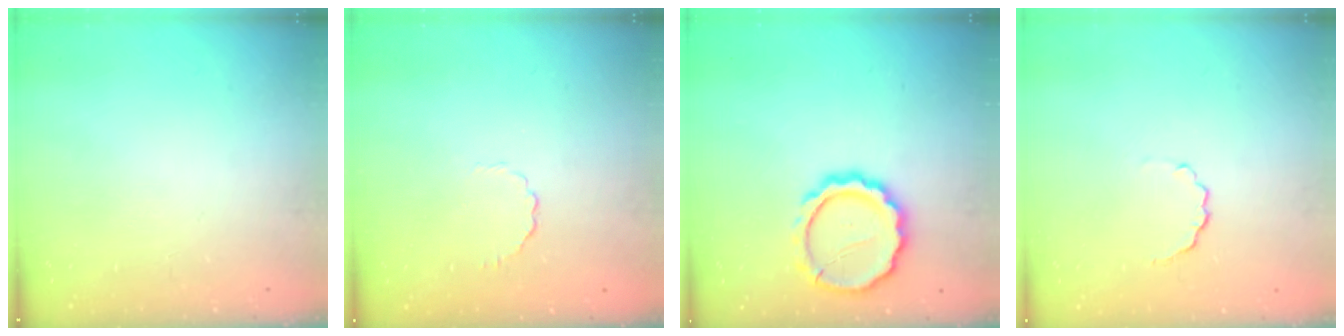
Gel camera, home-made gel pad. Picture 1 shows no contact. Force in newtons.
{"total": 3.2, "press": 3.0, "slide": 1.2}
{"total": 12.6, "press": 12.5, "slide": 1.7}
{"total": 3.4, "press": 3.2, "slide": 1.0}